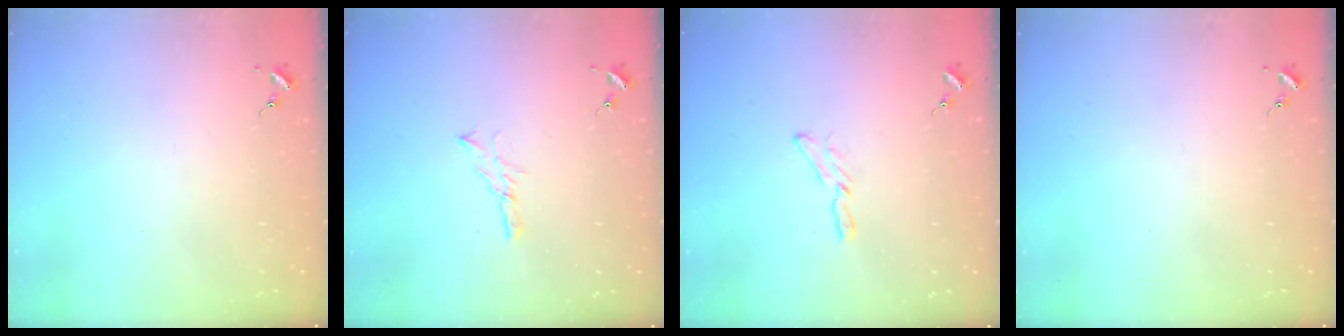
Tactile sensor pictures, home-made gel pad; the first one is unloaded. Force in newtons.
{"total": 4.9, "press": 4.8, "slide": 0.5}
{"total": 5.3, "press": 5.2, "slide": 0.6}
{"total": 0.0}